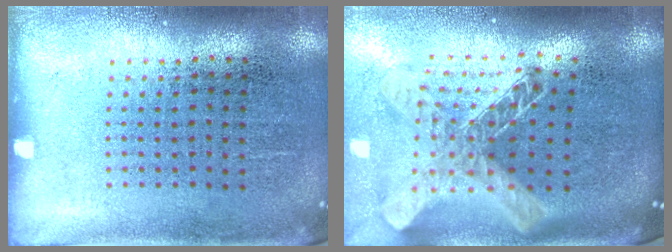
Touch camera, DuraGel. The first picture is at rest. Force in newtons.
{"total": 2.3, "press": 1.7, "slide": 1.5}